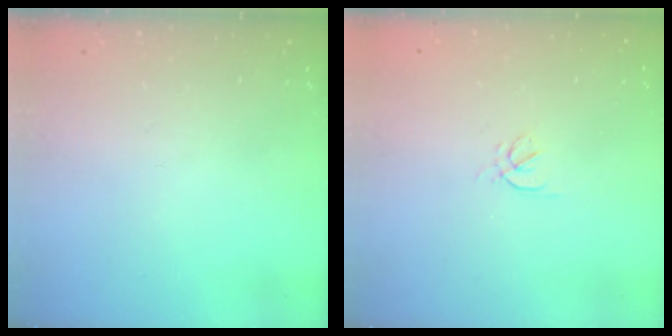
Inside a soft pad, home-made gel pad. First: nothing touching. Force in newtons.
{"total": 1.7, "press": 1.6, "slide": 0.5}